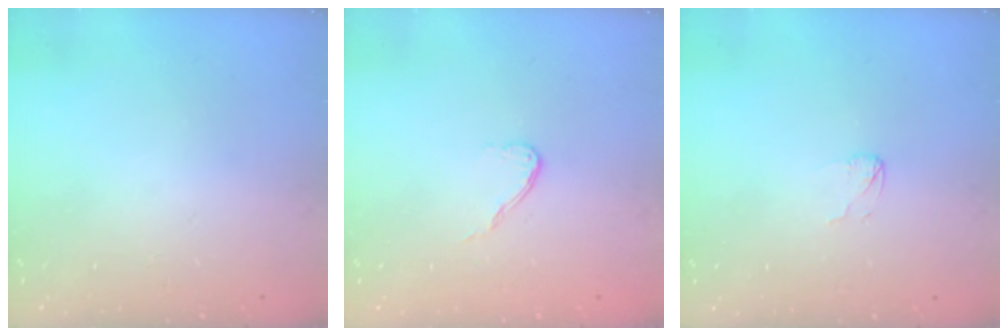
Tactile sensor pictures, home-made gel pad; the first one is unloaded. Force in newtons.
{"total": 5.1, "press": 5.1, "slide": 0.4}
{"total": 2.9, "press": 2.9, "slide": 0.2}